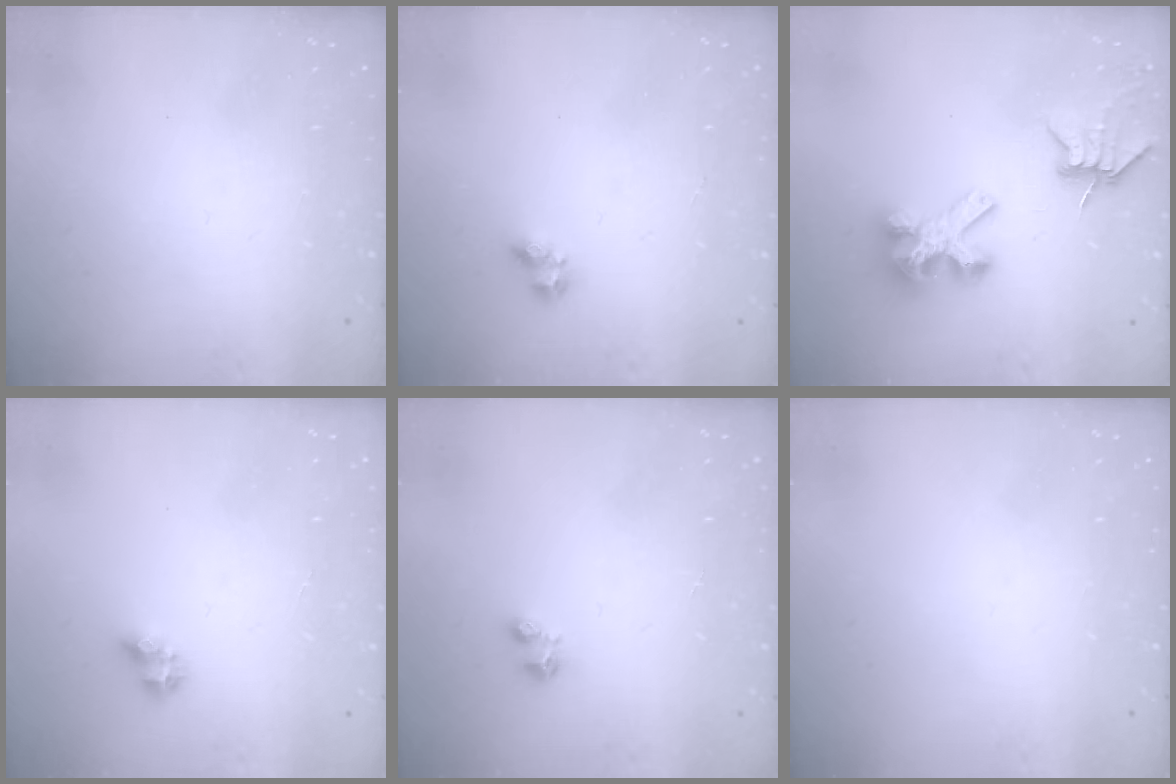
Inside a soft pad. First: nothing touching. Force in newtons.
{"total": 3.5, "press": 3.3, "slide": 1.2}
{"total": 8.1, "press": 8.1, "slide": 0.6}
{"total": 4.9, "press": 4.9, "slide": 0.5}
{"total": 2.9, "press": 2.8, "slide": 0.6}
{"total": 0.0}